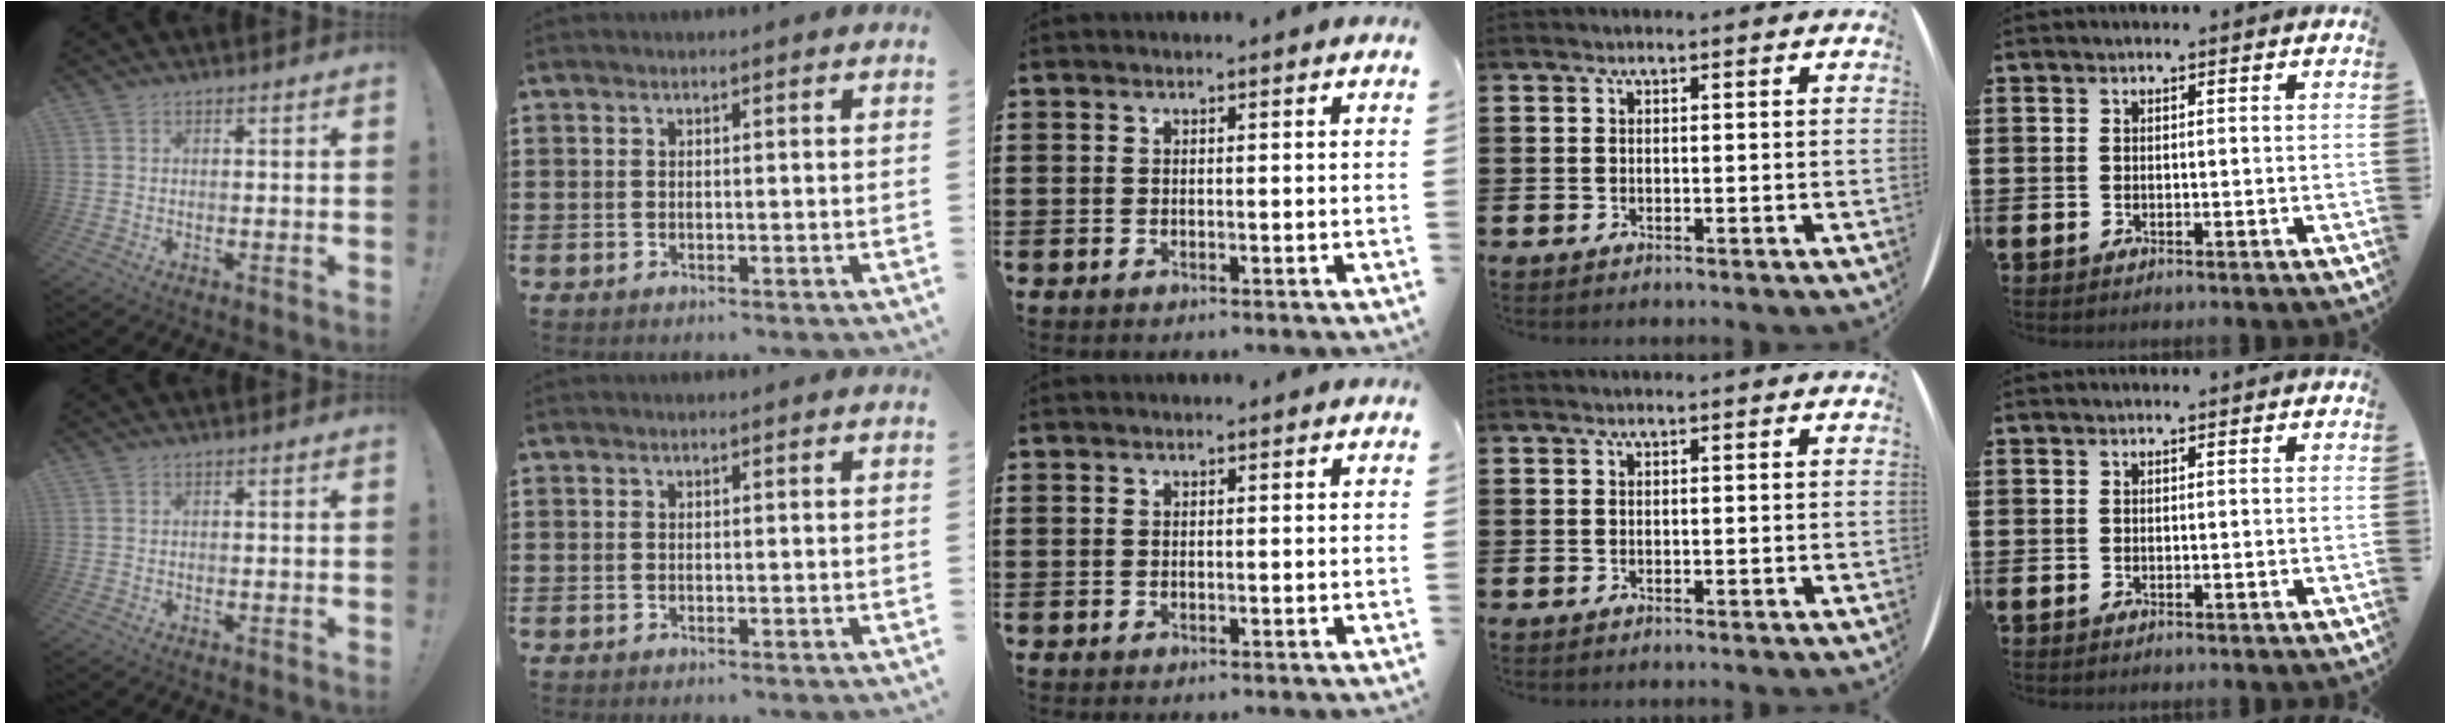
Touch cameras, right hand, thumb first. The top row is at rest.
{}